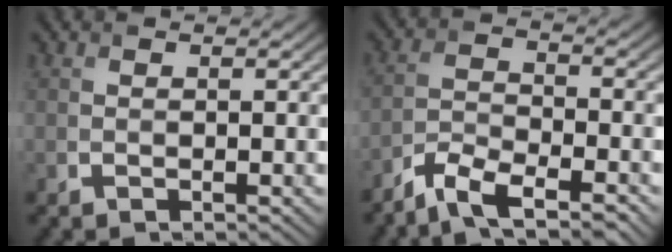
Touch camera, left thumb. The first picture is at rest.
{"total": 6.1, "force": [-4.8, 1.5, 3.4], "torque": [-0.072, -0.005, -0.100]}